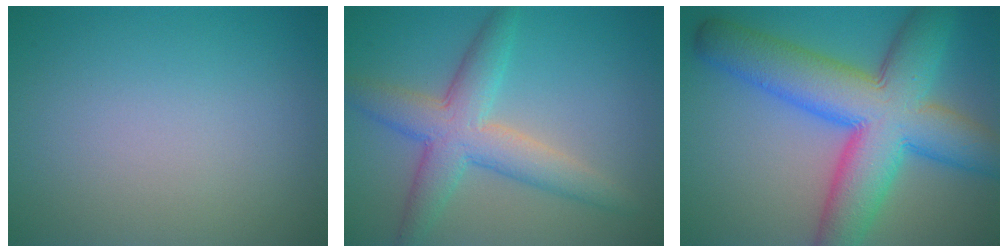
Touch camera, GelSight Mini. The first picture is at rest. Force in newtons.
{"total": 5.7, "press": 5.7, "slide": 0.4}
{"total": 12.0, "press": 12.0, "slide": 0.2}